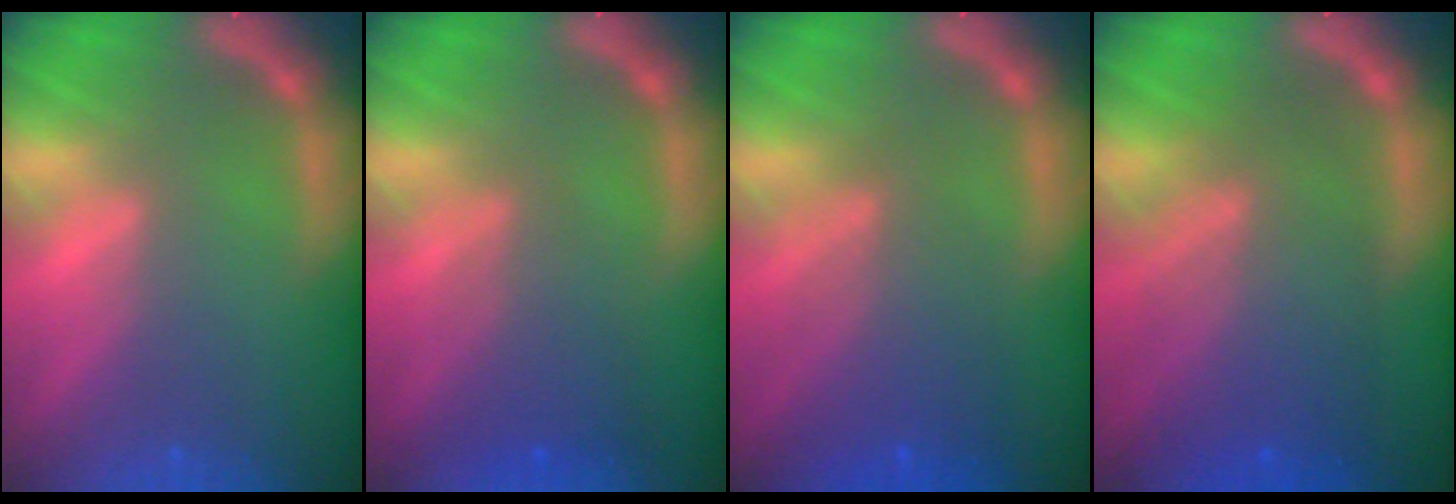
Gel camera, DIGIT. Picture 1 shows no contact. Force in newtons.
{"total": 3.4}
{"total": 5.6}
{"total": 8.6}